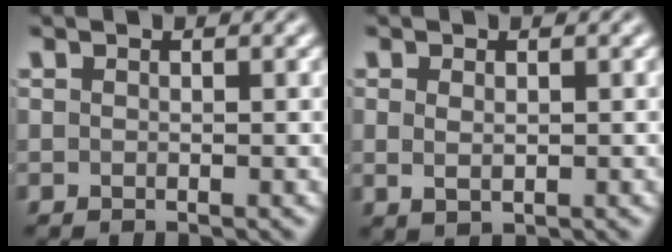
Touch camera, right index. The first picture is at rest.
{"total": 0.9, "force": [0.2, 0.1, 0.9], "torque": [-0.014, -0.011, 0.017]}